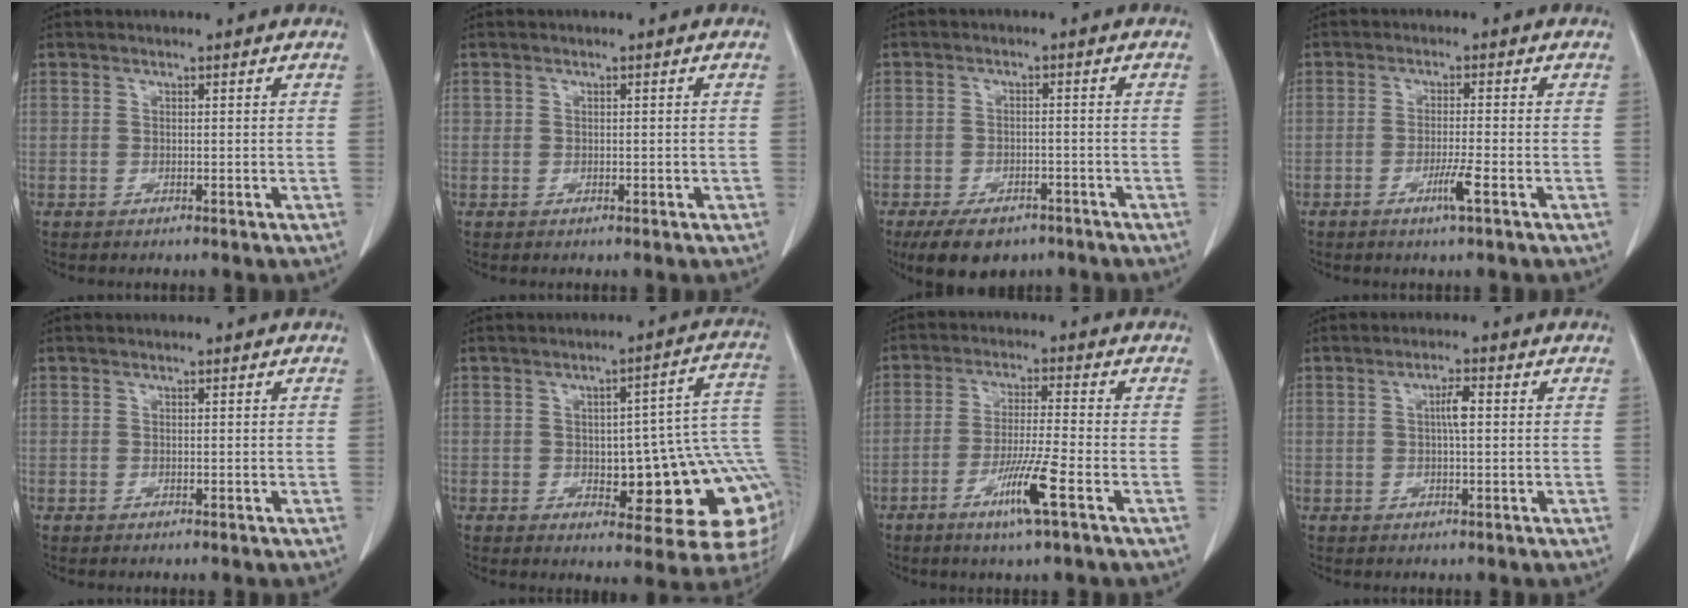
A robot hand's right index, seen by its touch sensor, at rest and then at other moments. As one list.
[{"total": 0.7, "force": [0.0, 0.7, 0.2], "torque": [-0.002, 0.009, 0.001]}, {"total": 8.0, "force": [-5.7, 4.1, 3.8], "torque": [-0.057, 0.000, -0.085]}, {"total": 3.4, "force": [-1.6, -0.4, 3.0], "torque": [-0.055, -0.006, -0.032]}, {"total": 0.0}, {"total": 18.5, "force": [-1.7, 5.7, 17.5], "torque": [-0.138, 0.034, -0.005]}, {"total": 7.9, "force": [-3.8, -0.6, 7.0], "torque": [-0.129, -0.015, -0.072]}, {"total": 2.8, "force": [0.4, 0.4, 2.8], "torque": [-0.051, 0.003, 0.006]}]